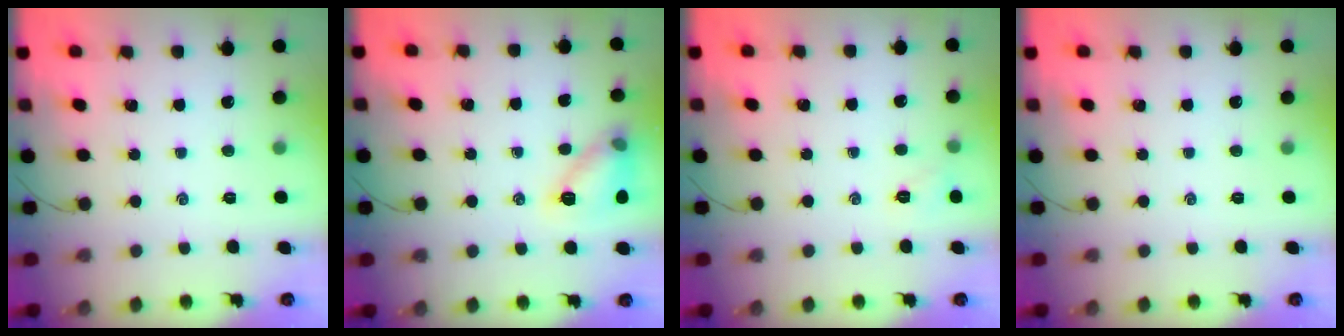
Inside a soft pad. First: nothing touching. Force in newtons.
{"total": 11.0, "press": 11.0, "slide": 0.3}
{"total": 5.0, "press": 4.8, "slide": 1.2}
{"total": 0.0}